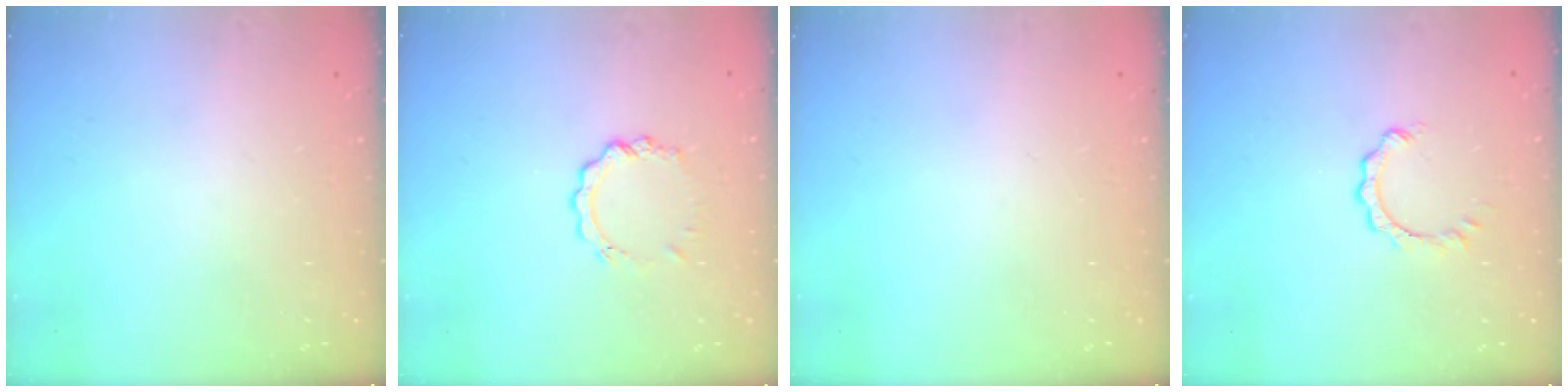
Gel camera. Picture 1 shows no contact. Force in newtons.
{"total": 6.0, "press": 6.0, "slide": 0.5}
{"total": 0.0}
{"total": 1.3, "press": 1.2, "slide": 0.2}